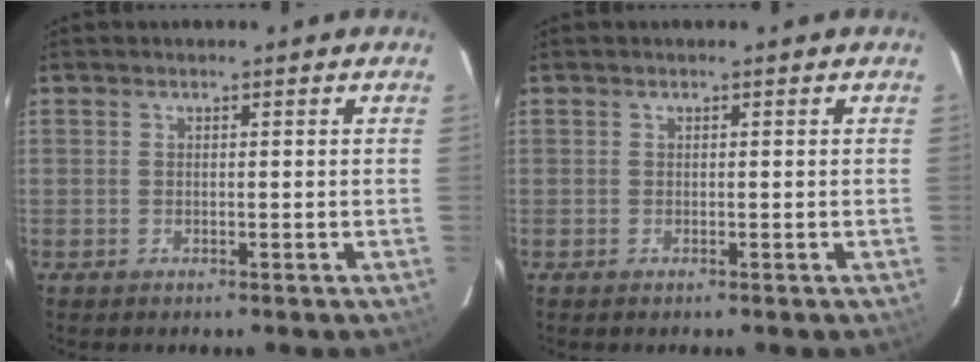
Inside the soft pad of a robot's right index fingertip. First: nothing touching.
{"total": 0.0}